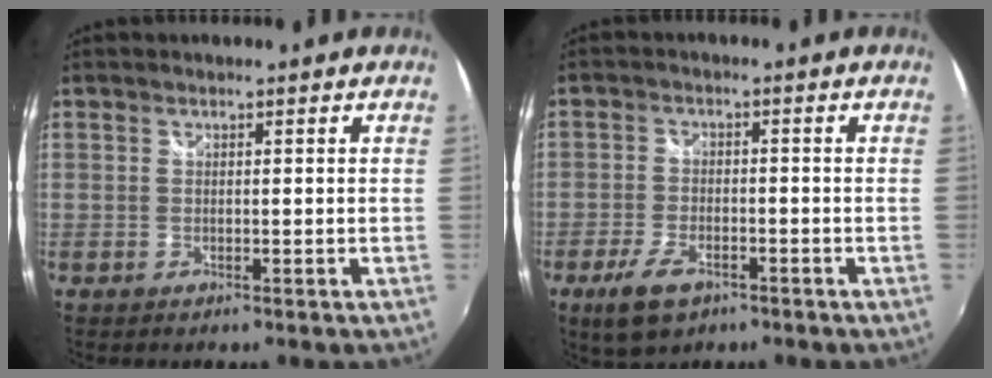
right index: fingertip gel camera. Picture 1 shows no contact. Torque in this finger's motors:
{"motor_torque": [0.51, -0.52, 0.23, 0.04]}